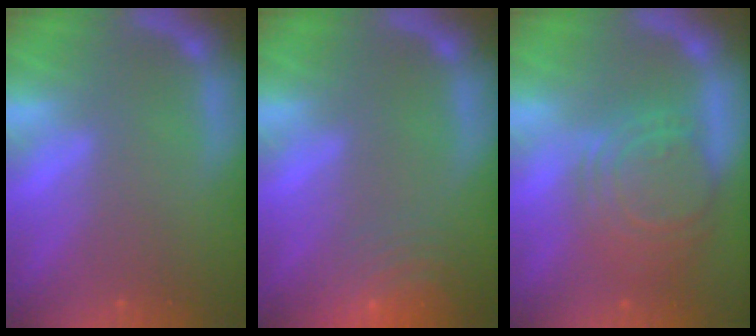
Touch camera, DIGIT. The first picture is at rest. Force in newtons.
{"total": 10.0}
{"total": 8.5}